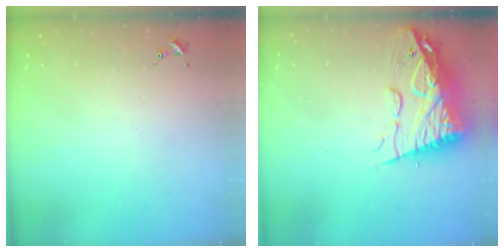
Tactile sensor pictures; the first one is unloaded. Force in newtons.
{"total": 14.9, "press": 14.8, "slide": 1.2}